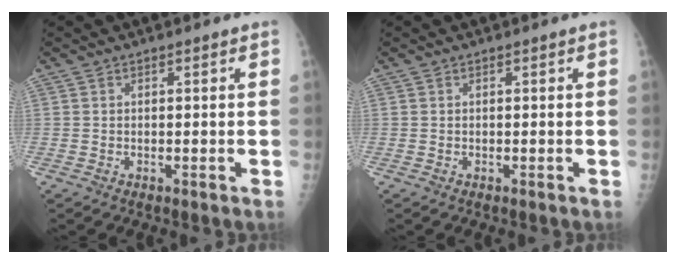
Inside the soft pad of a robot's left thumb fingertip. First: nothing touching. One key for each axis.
{"total": 0.0}